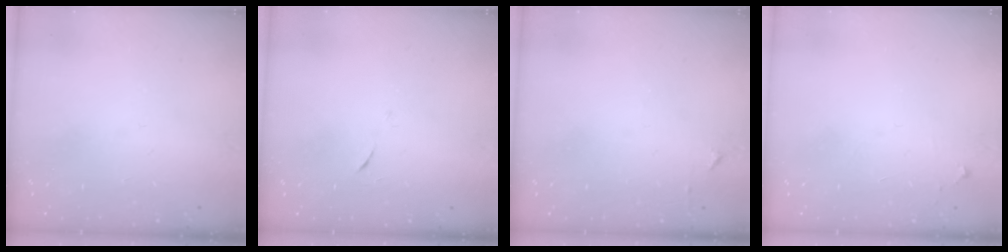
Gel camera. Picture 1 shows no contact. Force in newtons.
{"total": 6.2, "press": 6.1, "slide": 0.7}
{"total": 5.1, "press": 5.1, "slide": 0.6}
{"total": 4.9, "press": 4.9, "slide": 0.7}